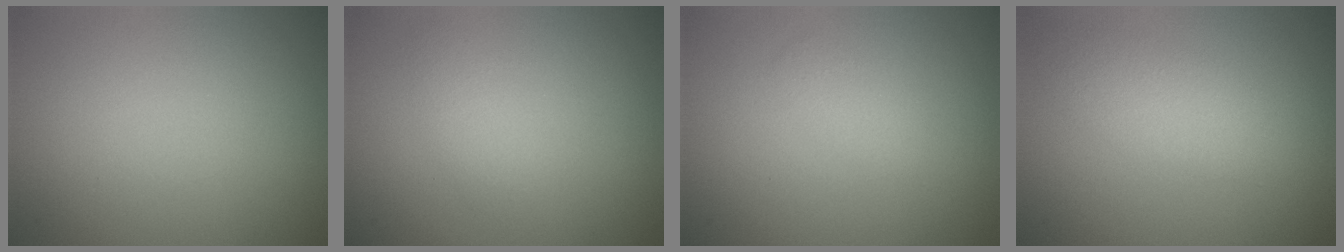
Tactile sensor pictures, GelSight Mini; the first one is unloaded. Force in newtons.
{"total": 1.3, "press": 1.3, "slide": 0.0}
{"total": 1.1, "press": 1.1, "slide": 0.1}
{"total": 3.2, "press": 3.2, "slide": 0.3}